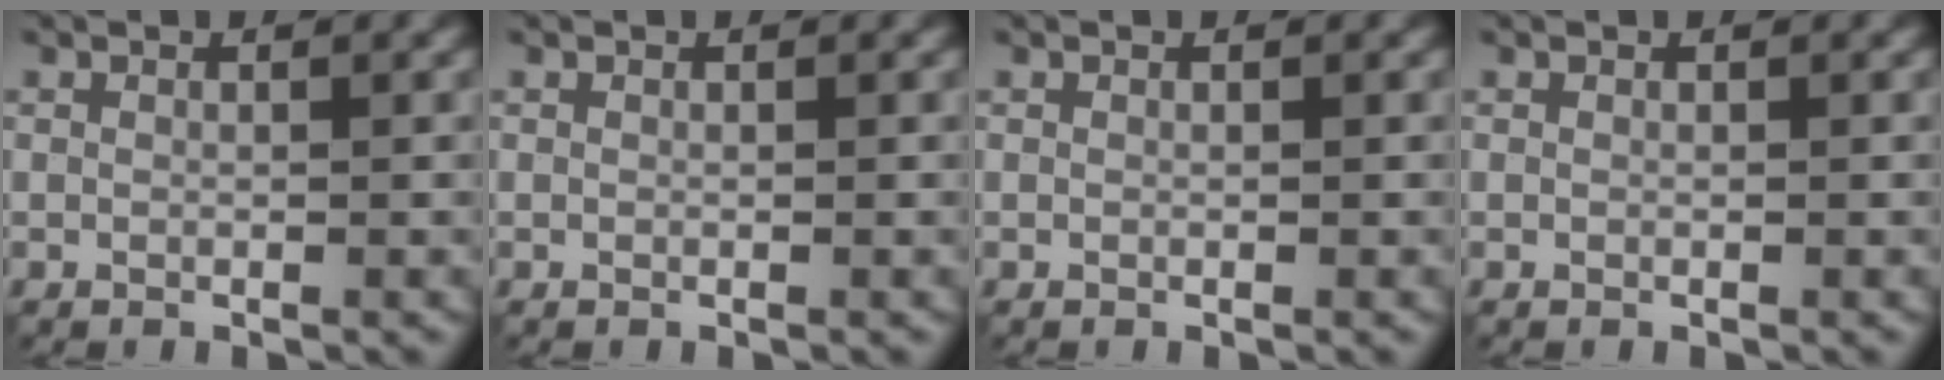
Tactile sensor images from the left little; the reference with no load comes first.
{"total": 0.0}
{"total": 0.0}
{"total": 0.0}